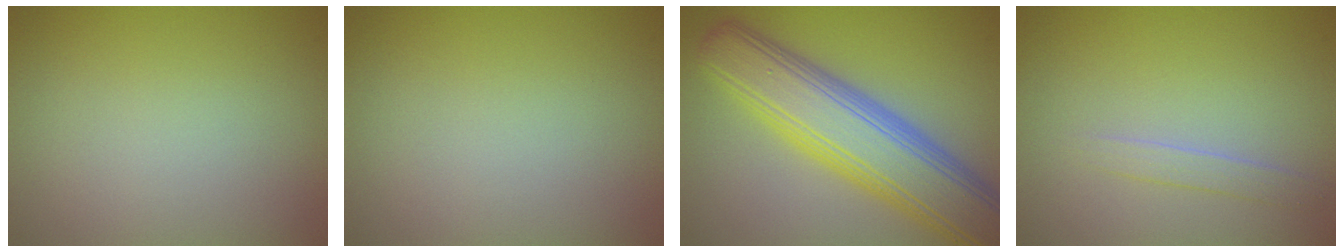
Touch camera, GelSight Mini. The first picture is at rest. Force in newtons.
{"total": 0.0}
{"total": 9.8, "press": 9.7, "slide": 0.5}
{"total": 1.3, "press": 1.3, "slide": 0.1}